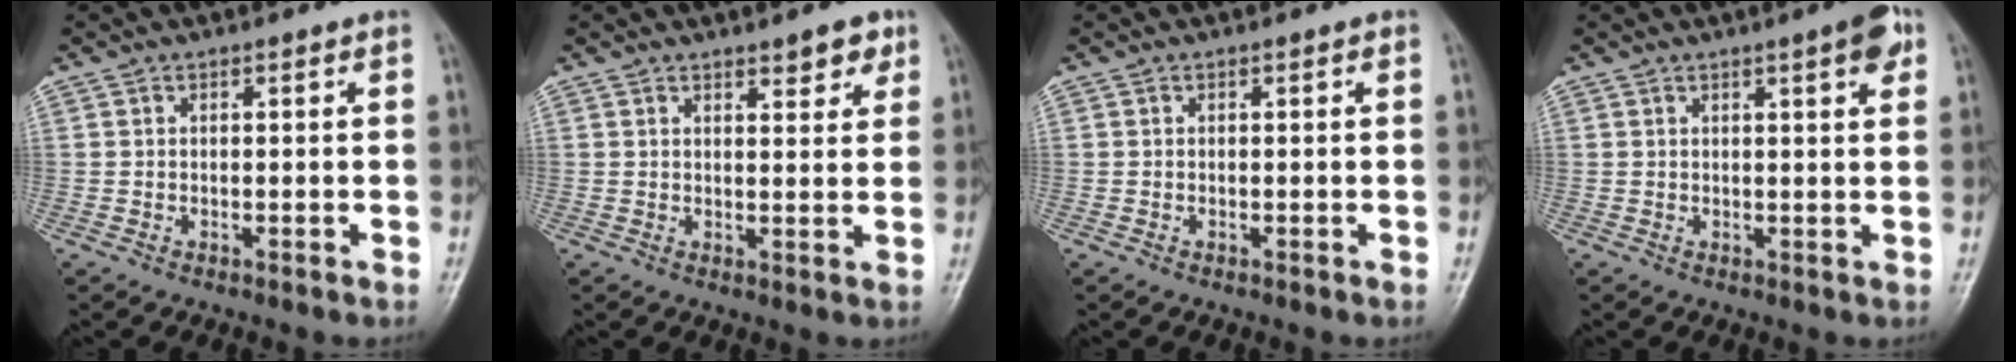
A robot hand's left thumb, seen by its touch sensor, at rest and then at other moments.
{"total": 4.2, "force": [2.8, 1.7, 2.6], "torque": [-0.014, -0.014, 0.035]}
{"total": 0.0}
{"total": 4.4, "force": [2.3, 0.9, 3.7], "torque": [-0.041, -0.005, 0.027]}